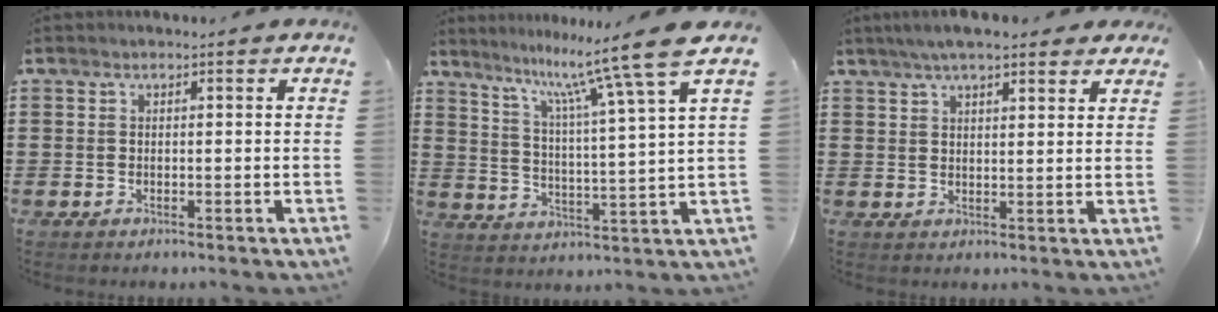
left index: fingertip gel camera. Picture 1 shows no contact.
{"total": 11.0, "force": [8.7, -1.3, 6.6], "torque": [-0.142, -0.048, 0.134]}
{"total": 5.4, "force": [4.4, 1.1, 3.1], "torque": [-0.069, 0.002, 0.078]}